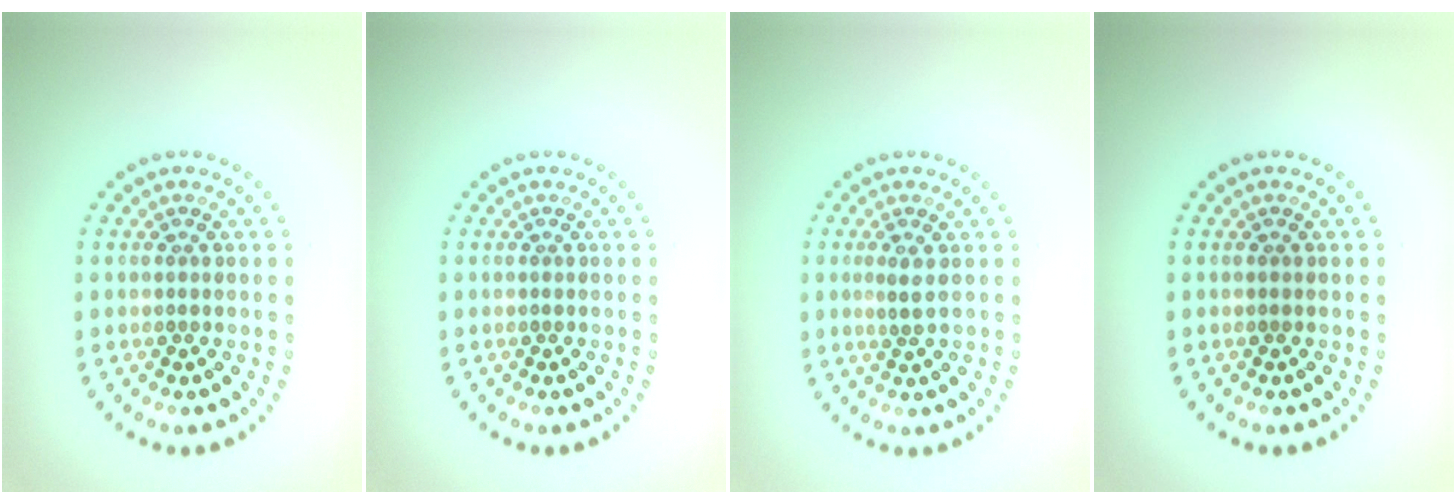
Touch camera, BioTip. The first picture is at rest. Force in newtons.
{"total": 0.0}
{"total": 1.1, "press": 0.8, "slide": 0.8}
{"total": 0.0}